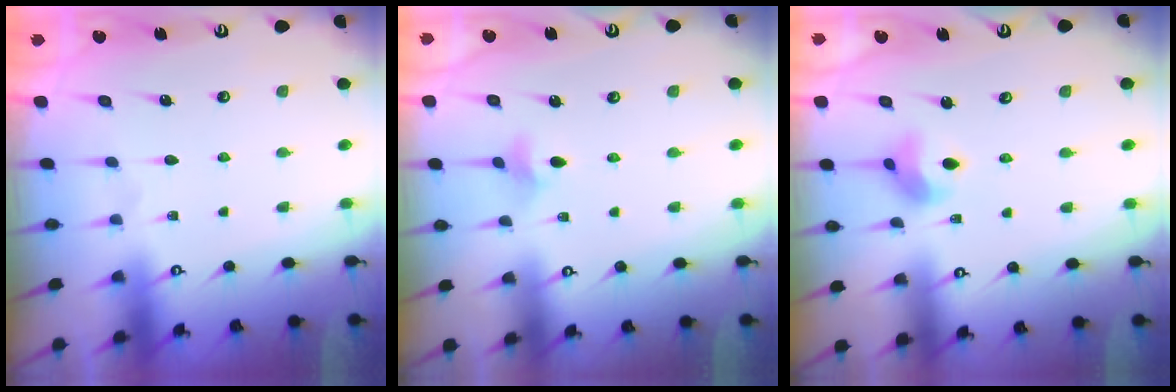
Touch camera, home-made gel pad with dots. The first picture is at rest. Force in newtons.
{"total": 3.3, "press": 3.2, "slide": 0.8}
{"total": 6.3, "press": 6.3, "slide": 0.6}